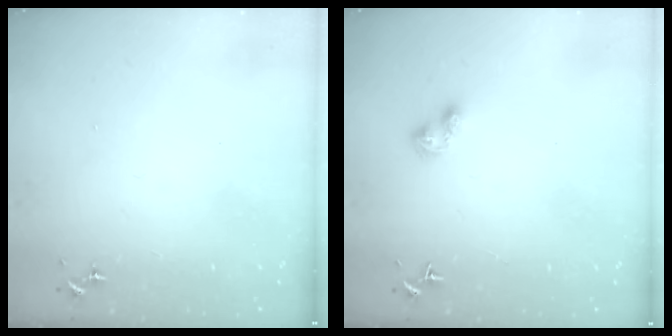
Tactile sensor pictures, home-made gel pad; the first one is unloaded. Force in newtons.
{"total": 3.4, "press": 3.4, "slide": 0.4}